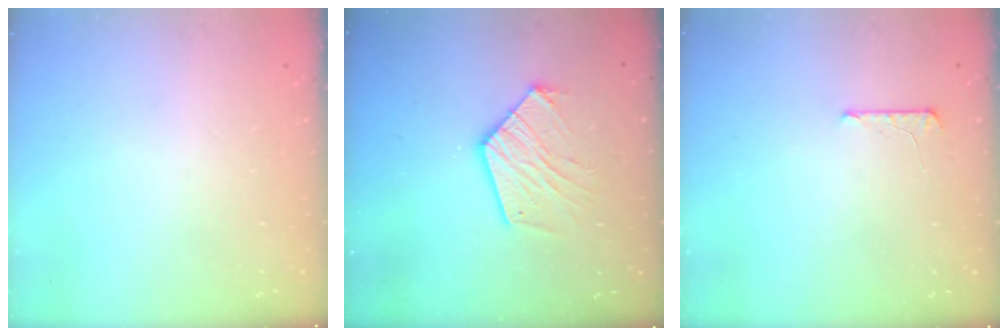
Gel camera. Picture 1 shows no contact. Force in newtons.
{"total": 13.4, "press": 13.3, "slide": 1.2}
{"total": 5.3, "press": 5.2, "slide": 0.5}